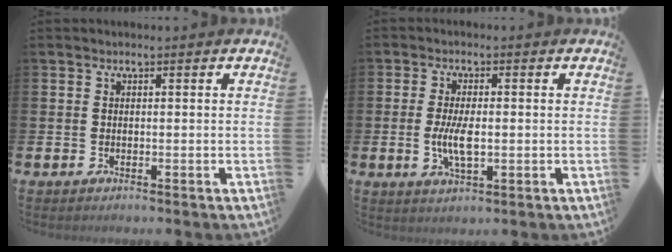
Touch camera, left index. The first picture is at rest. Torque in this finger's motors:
{"motor_torque": [1.00, -0.10, 0.60, 0.21]}